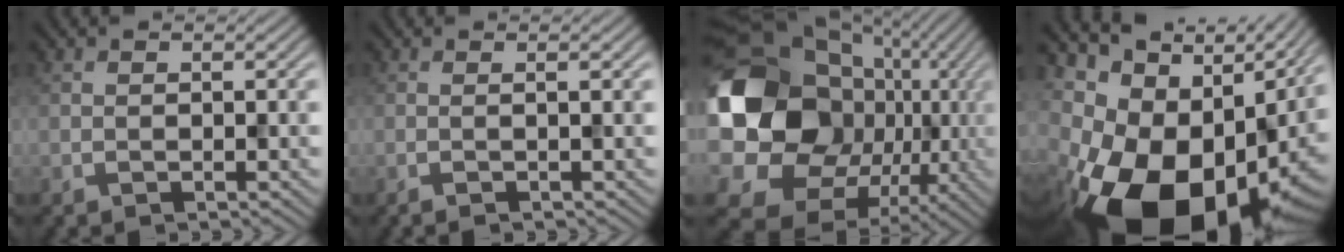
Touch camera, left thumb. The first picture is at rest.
{"total": 1.7, "force": [0.0, 0.2, 1.7], "torque": [-0.027, 0.003, -0.011]}
{"total": 23.3, "force": [-0.8, 19.6, 12.6], "torque": [-0.290, -0.036, -0.035]}
{"total": 20.0, "force": [-4.1, 13.2, 14.4], "torque": [-0.272, -0.043, -0.044]}